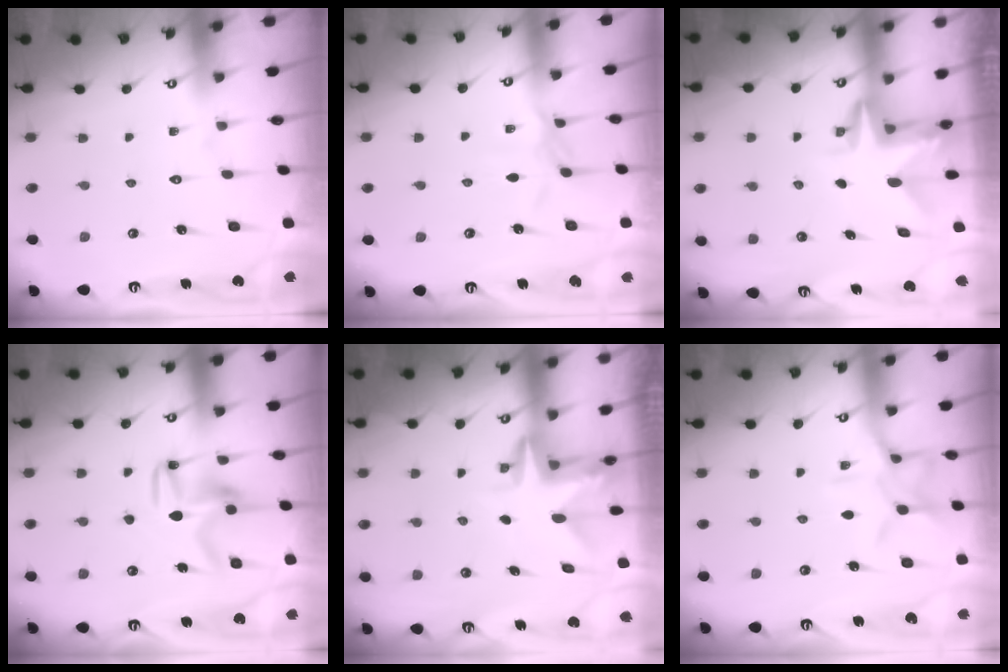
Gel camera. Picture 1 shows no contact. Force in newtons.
{"total": 2.9, "press": 2.9, "slide": 0.6}
{"total": 2.9, "press": 2.9, "slide": 0.2}
{"total": 10.2, "press": 10.2, "slide": 0.4}
{"total": 3.0, "press": 3.0, "slide": 0.2}
{"total": 10.0, "press": 10.0, "slide": 0.8}